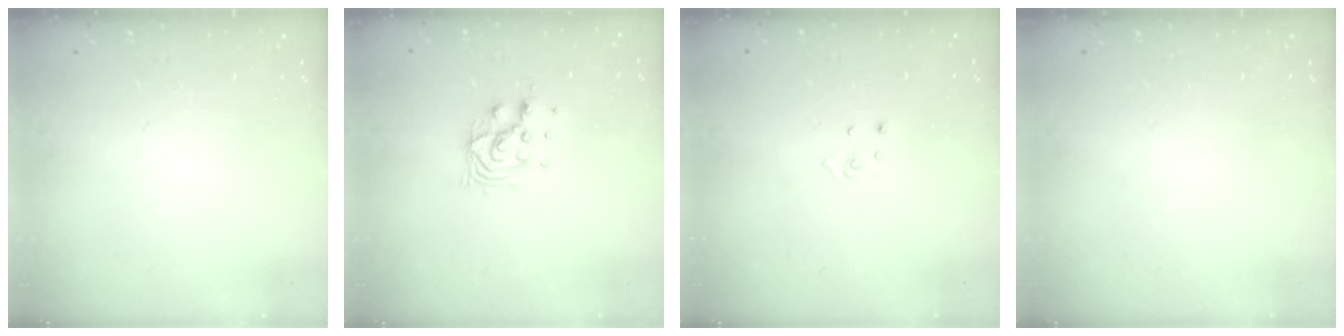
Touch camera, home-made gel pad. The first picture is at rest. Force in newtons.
{"total": 8.4, "press": 8.4, "slide": 0.6}
{"total": 3.0, "press": 2.9, "slide": 0.3}
{"total": 0.0}